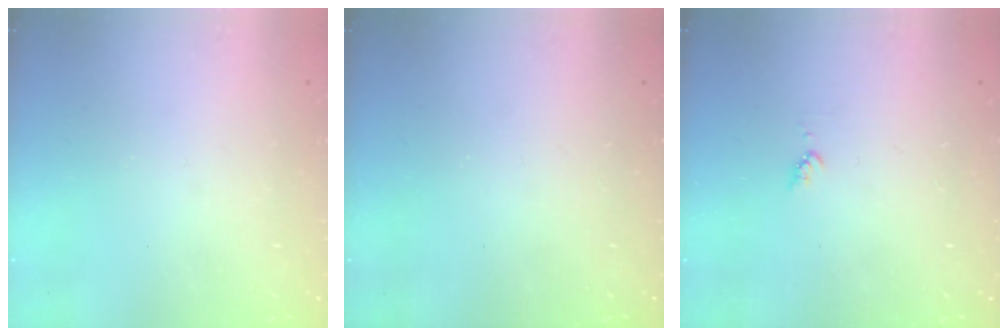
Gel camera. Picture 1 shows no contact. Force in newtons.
{"total": 0.0}
{"total": 4.4, "press": 4.3, "slide": 0.4}